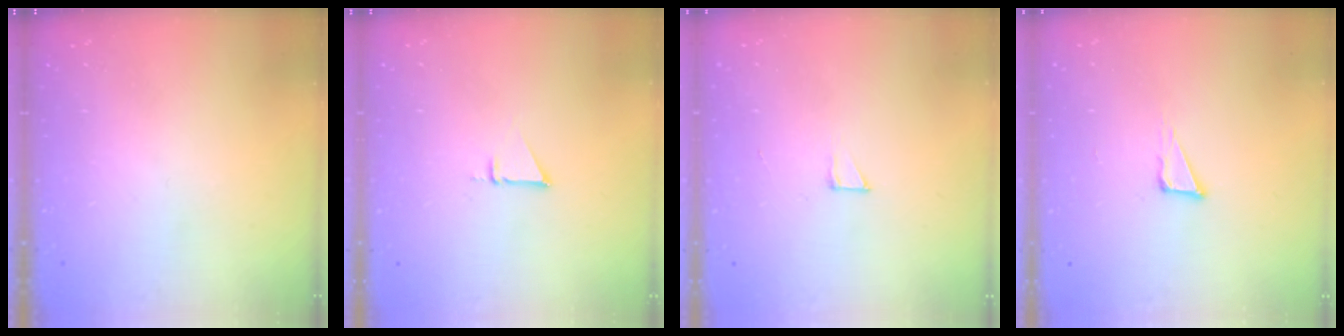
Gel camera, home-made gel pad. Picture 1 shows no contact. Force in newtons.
{"total": 3.1, "press": 3.1, "slide": 0.2}
{"total": 2.6, "press": 2.6, "slide": 0.1}
{"total": 3.8, "press": 3.7, "slide": 0.8}